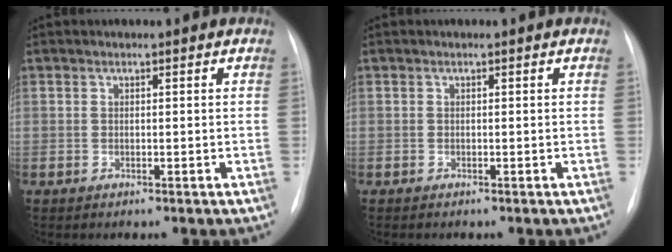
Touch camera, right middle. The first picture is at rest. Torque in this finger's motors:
{"motor_torque": [0.35, -0.49, 0.09, 0.01]}